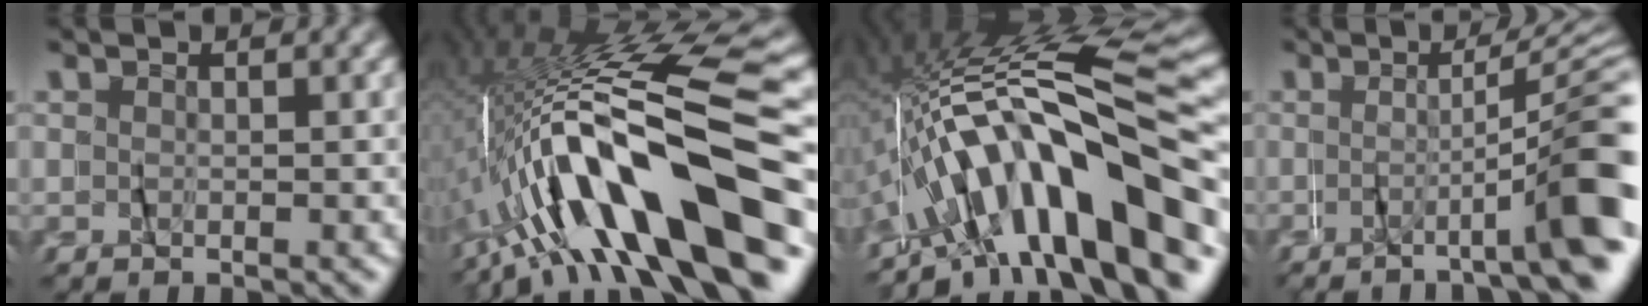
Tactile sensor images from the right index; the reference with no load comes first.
{"total": 13.3, "force": [-2.0, 3.0, 12.8], "torque": [-0.239, 0.027, -0.034]}
{"total": 14.7, "force": [-4.6, 5.2, 12.9], "torque": [-0.232, 0.010, -0.065]}
{"total": 7.3, "force": [-4.0, -0.9, 6.0], "torque": [-0.057, 0.003, -0.062]}